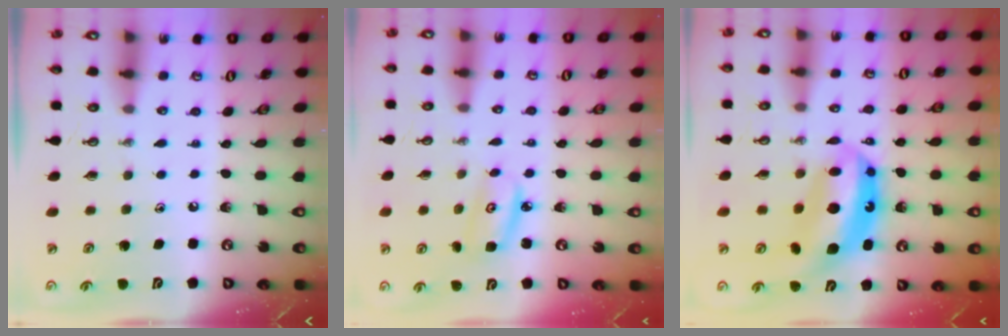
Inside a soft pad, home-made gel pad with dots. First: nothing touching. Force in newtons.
{"total": 4.5, "press": 4.5, "slide": 0.3}
{"total": 13.0, "press": 12.9, "slide": 1.8}